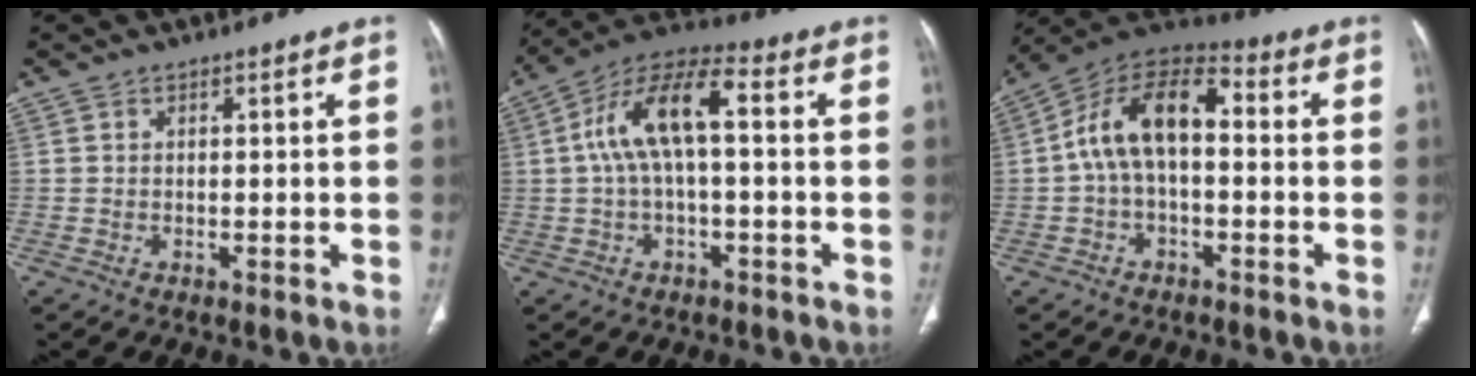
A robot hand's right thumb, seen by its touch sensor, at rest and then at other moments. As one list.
[{"total": 11.7, "force": [0.9, 4.6, 10.7], "torque": [-0.214, 0.041, 0.010]}, {"total": 13.1, "force": [0.2, 7.2, 10.9], "torque": [-0.182, 0.044, -0.011]}]